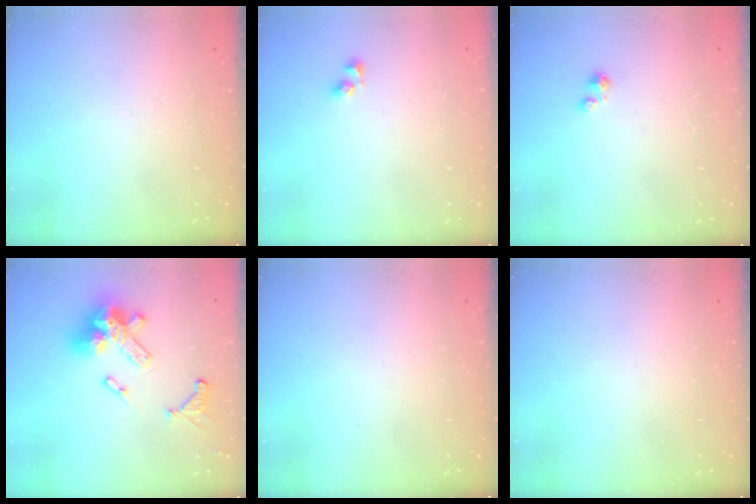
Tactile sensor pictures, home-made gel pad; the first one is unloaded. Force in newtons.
{"total": 3.3, "press": 3.3, "slide": 0.4}
{"total": 1.3, "press": 1.3, "slide": 0.3}
{"total": 16.7, "press": 16.6, "slide": 1.5}
{"total": 0.0}
{"total": 0.0}